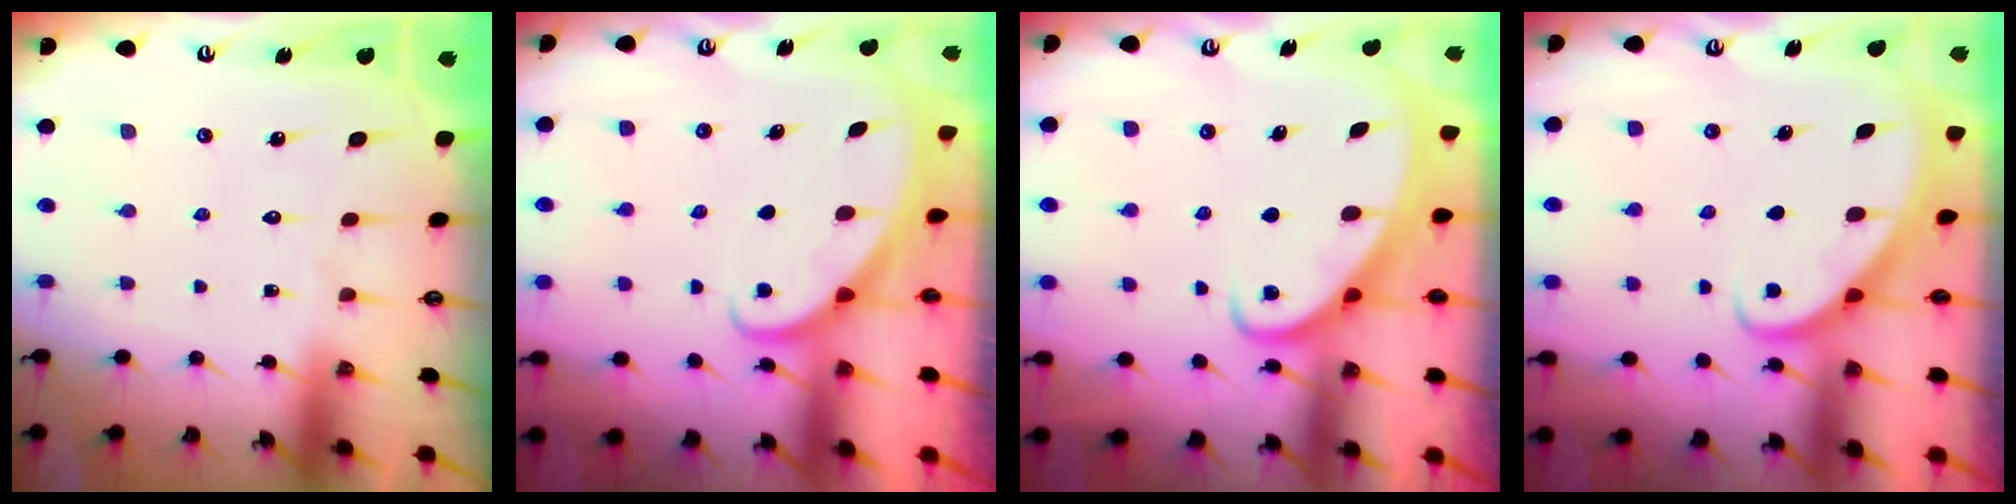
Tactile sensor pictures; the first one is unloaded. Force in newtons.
{"total": 1.2, "press": 1.2, "slide": 0.0}
{"total": 2.3, "press": 2.3, "slide": 0.3}
{"total": 2.8, "press": 2.8, "slide": 0.2}